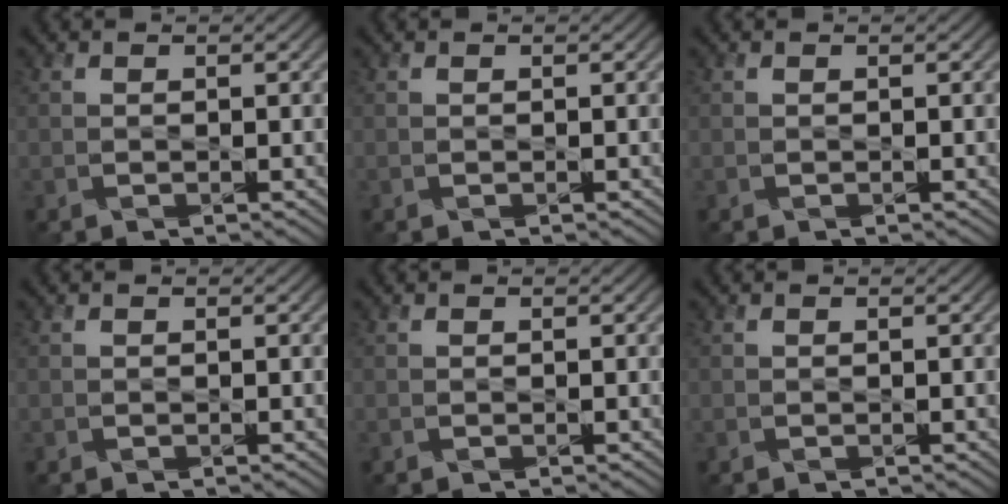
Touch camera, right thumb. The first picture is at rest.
{"total": 0.0}
{"total": 0.0}
{"total": 0.0}
{"total": 0.0}
{"total": 0.0}